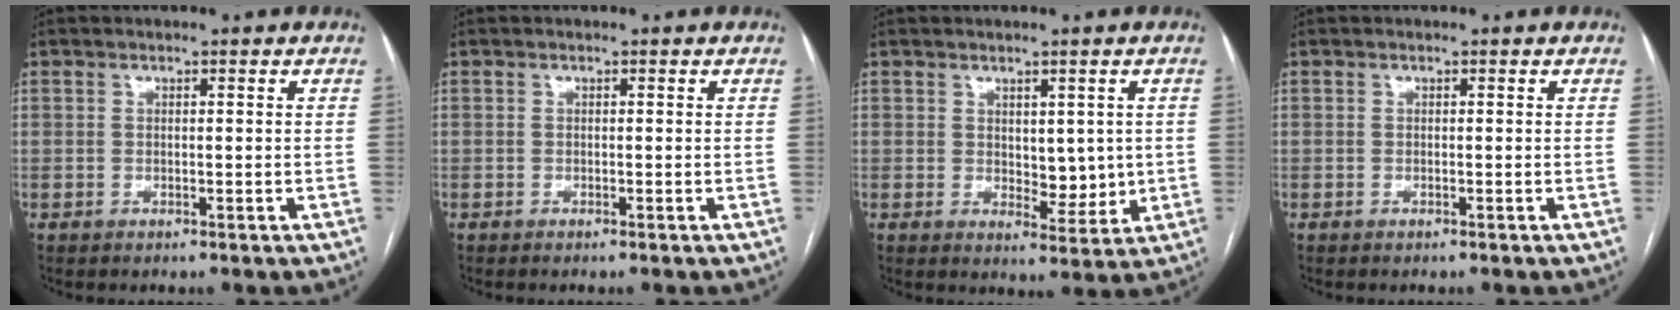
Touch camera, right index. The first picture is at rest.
{"total": 0.0}
{"total": 5.0, "force": [0.6, 2.8, 4.1], "torque": [-0.051, -0.007, 0.018]}
{"total": 0.0}